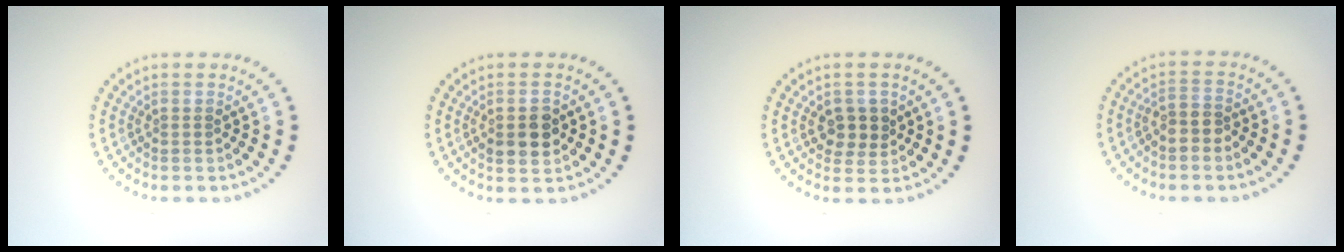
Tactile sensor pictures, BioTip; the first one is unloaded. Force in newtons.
{"total": 2.8, "press": 2.8, "slide": 0.3}
{"total": 2.4, "press": 2.3, "slide": 0.7}
{"total": 2.2, "press": 1.9, "slide": 1.1}